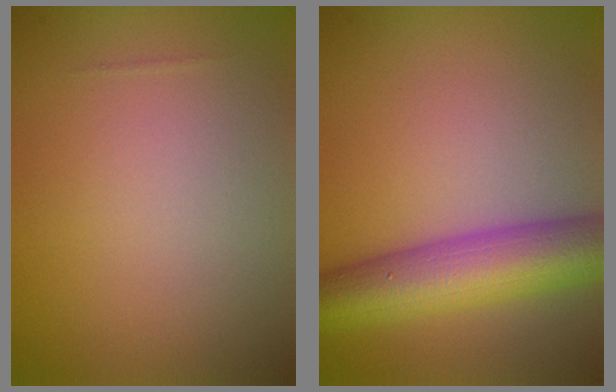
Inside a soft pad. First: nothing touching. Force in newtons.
{"total": 8.9, "press": 8.9, "slide": 0.3}